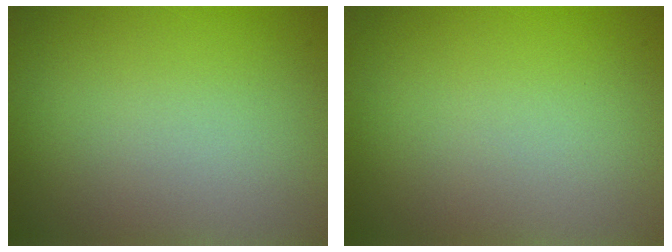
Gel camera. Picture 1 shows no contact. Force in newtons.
{"total": 0.0}